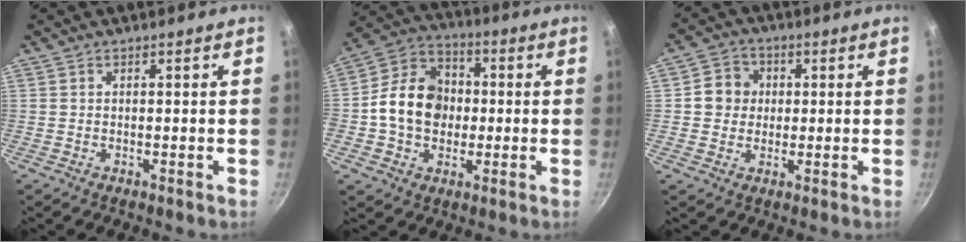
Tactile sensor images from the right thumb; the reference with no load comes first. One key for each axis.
{"total": 13.9, "fx": -0.5, "fy": 11.2, "fz": 8.2, "tx": -0.113, "ty": 0.024, "tz": -0.025}
{"total": 6.1, "fx": 0.8, "fy": 5.7, "fz": 2.2, "tx": -0.002, "ty": 0.006, "tz": 0.001}